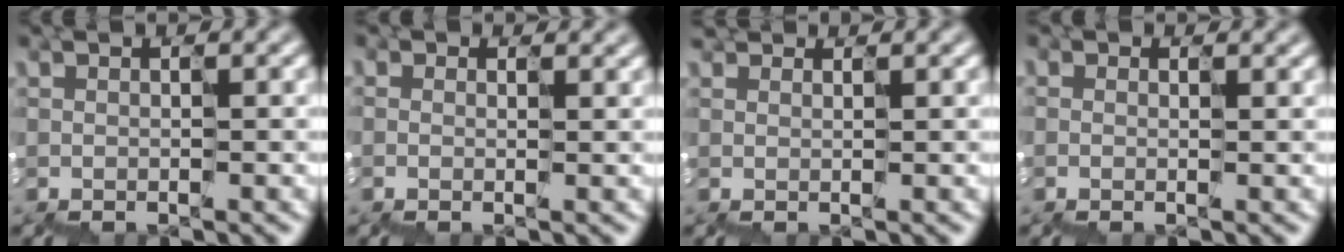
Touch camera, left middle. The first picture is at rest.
{"total": 1.3, "force": [0.3, 0.9, 0.9], "torque": [-0.008, 0.009, 0.003]}
{"total": 1.0, "force": [1.0, 0.3, 0.0], "torque": [0.000, 0.012, 0.016]}
{"total": 0.6, "force": [0.1, 0.5, 0.3], "torque": [0.001, 0.002, -0.001]}